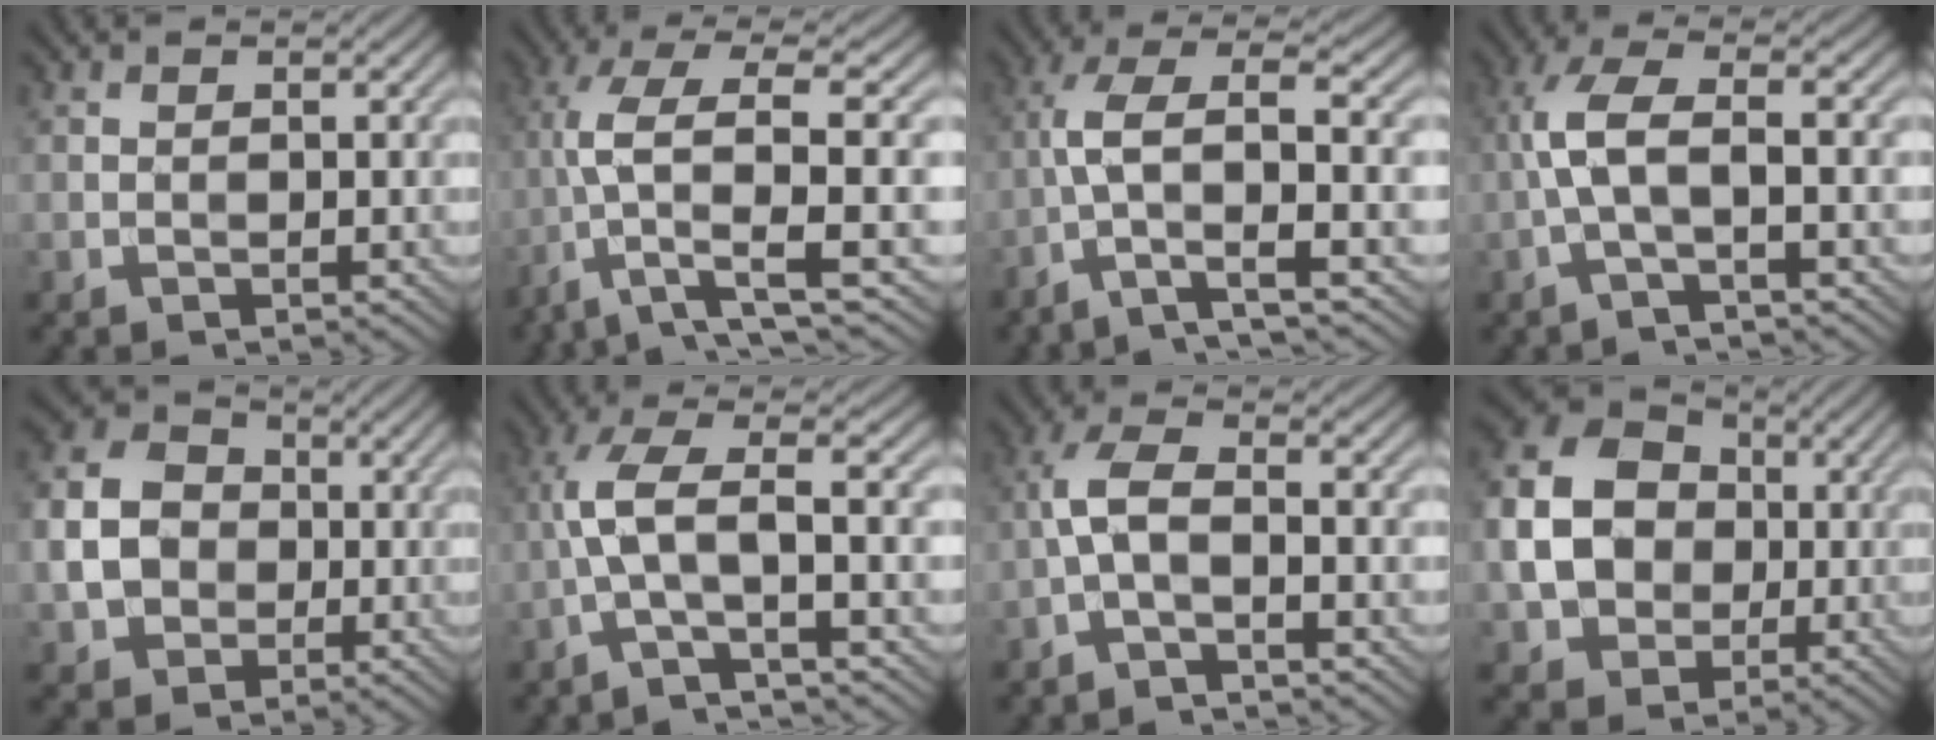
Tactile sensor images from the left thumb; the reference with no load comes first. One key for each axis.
{"total": 9.0, "fx": -1.0, "fy": 2.3, "fz": 8.6, "tx": -0.166, "ty": 0.017, "tz": -0.028}
{"total": 8.3, "fx": -2.7, "fy": 2.1, "fz": 7.5, "tx": -0.147, "ty": 0.018, "tz": -0.064}
{"total": 5.6, "fx": -1.1, "fy": 1.2, "fz": 5.3, "tx": -0.116, "ty": 0.016, "tz": -0.036}
{"total": 7.7, "fx": -0.9, "fy": 6.5, "fz": 3.9, "tx": -0.098, "ty": -0.001, "tz": -0.027}
{"total": 6.7, "fx": -1.5, "fy": 1.4, "fz": 6.4, "tx": -0.128, "ty": 0.019, "tz": -0.047}
{"total": 4.8, "fx": -1.5, "fy": 1.5, "fz": 4.3, "tx": -0.097, "ty": 0.014, "tz": -0.043}
{"total": 10.6, "fx": -0.7, "fy": 8.8, "fz": 5.9, "tx": -0.148, "ty": -0.001, "tz": -0.022}